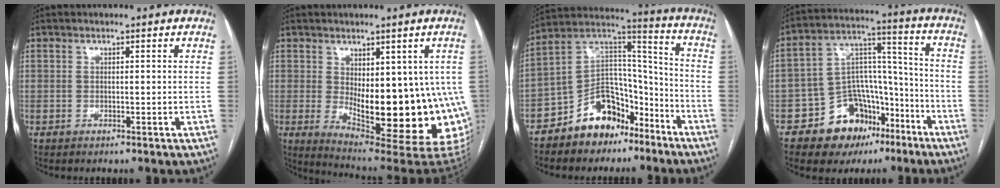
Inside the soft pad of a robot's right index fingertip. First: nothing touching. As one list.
[{"total": 20.4, "force": [-2.1, 7.2, 19.0], "torque": [-0.172, -0.014, -0.006]}, {"total": 14.0, "force": [-9.4, 8.2, 6.4], "torque": [-0.114, 0.053, -0.162]}, {"total": 13.9, "force": [-8.3, 9.3, 6.2], "torque": [-0.085, 0.060, -0.124]}]